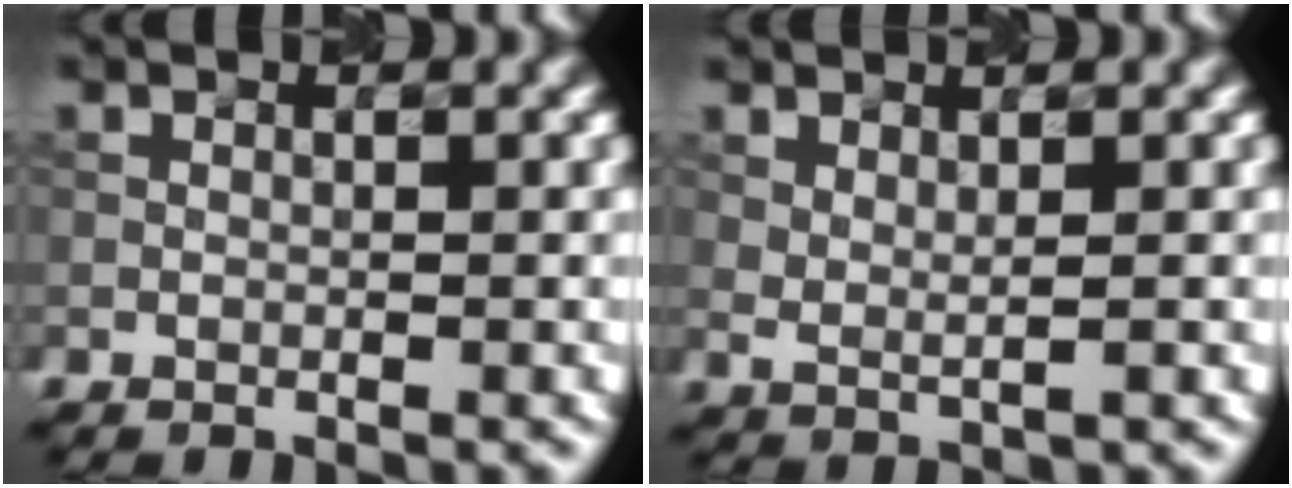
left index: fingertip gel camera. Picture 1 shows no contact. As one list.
[{"total": 1.4, "force": [0.8, 0.4, 1.0], "torque": [-0.022, -0.006, 0.020]}]